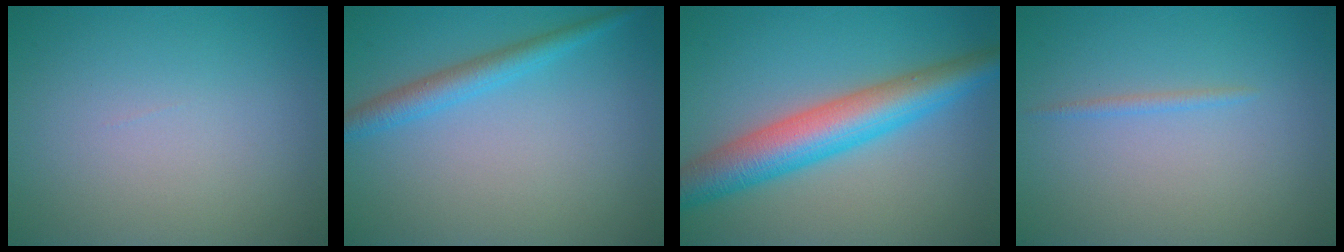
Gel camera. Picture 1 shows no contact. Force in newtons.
{"total": 2.6, "press": 2.6, "slide": 0.1}
{"total": 7.3, "press": 7.3, "slide": 0.2}
{"total": 0.7, "press": 0.7, "slide": 0.1}